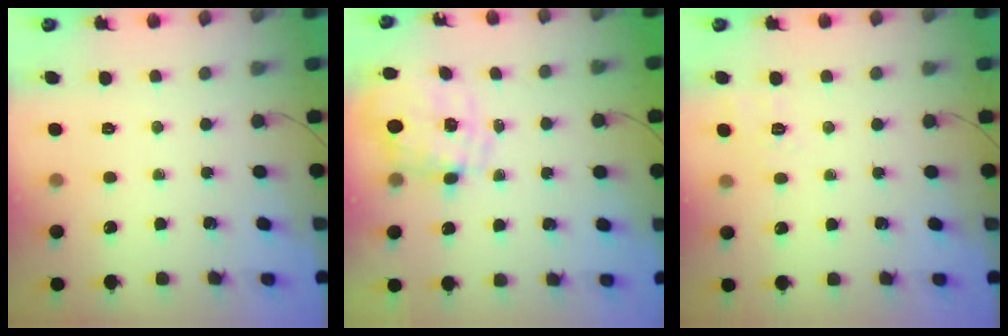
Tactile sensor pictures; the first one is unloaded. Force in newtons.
{"total": 2.2, "press": 1.8, "slide": 1.3}
{"total": 2.4, "press": 1.3, "slide": 2.1}